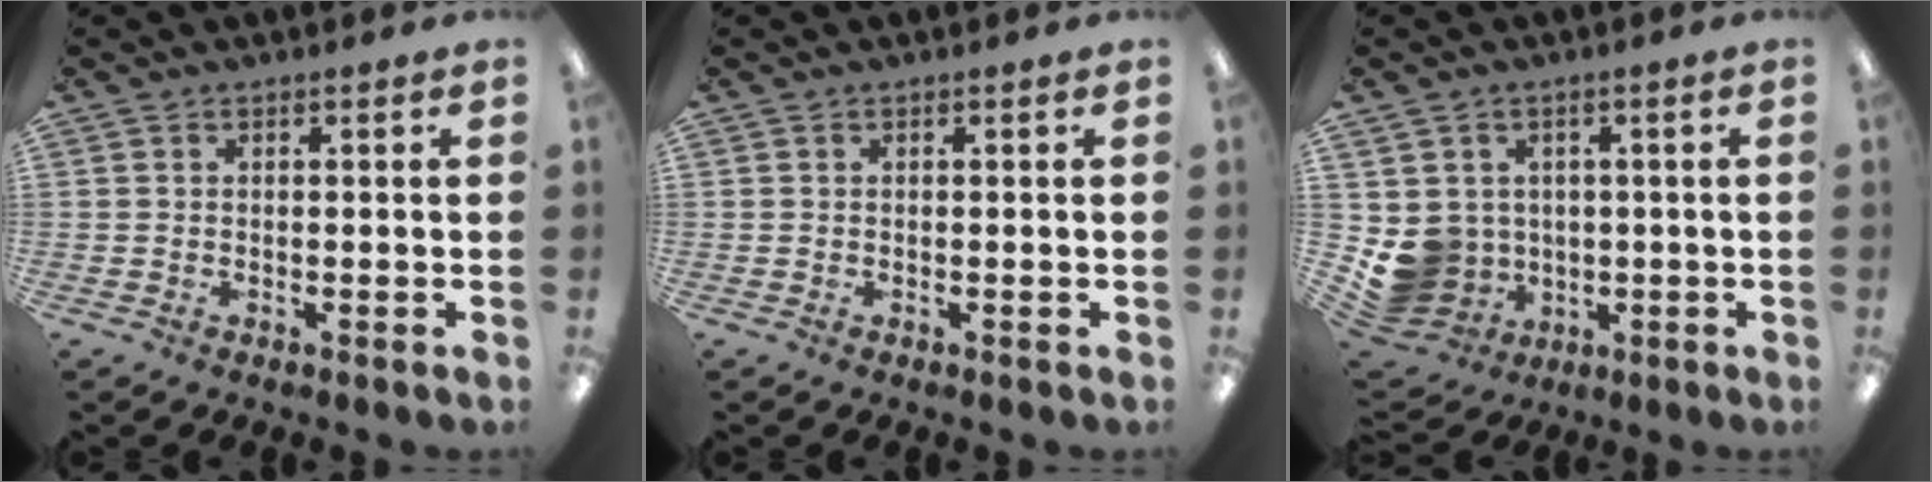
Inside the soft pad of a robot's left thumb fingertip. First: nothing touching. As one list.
[{"total": 0.0}, {"total": 7.6, "force": [-0.2, 7.5, 1.5], "torque": [-0.066, -0.006, 0.007]}]